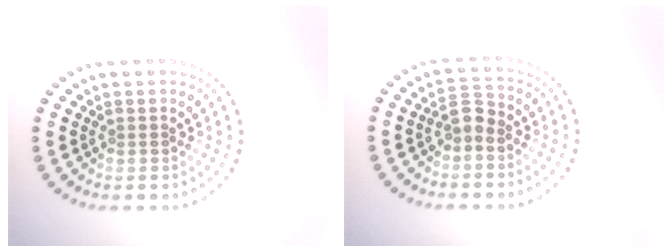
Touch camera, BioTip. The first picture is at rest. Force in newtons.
{"total": 1.8, "press": 1.5, "slide": 1.0}